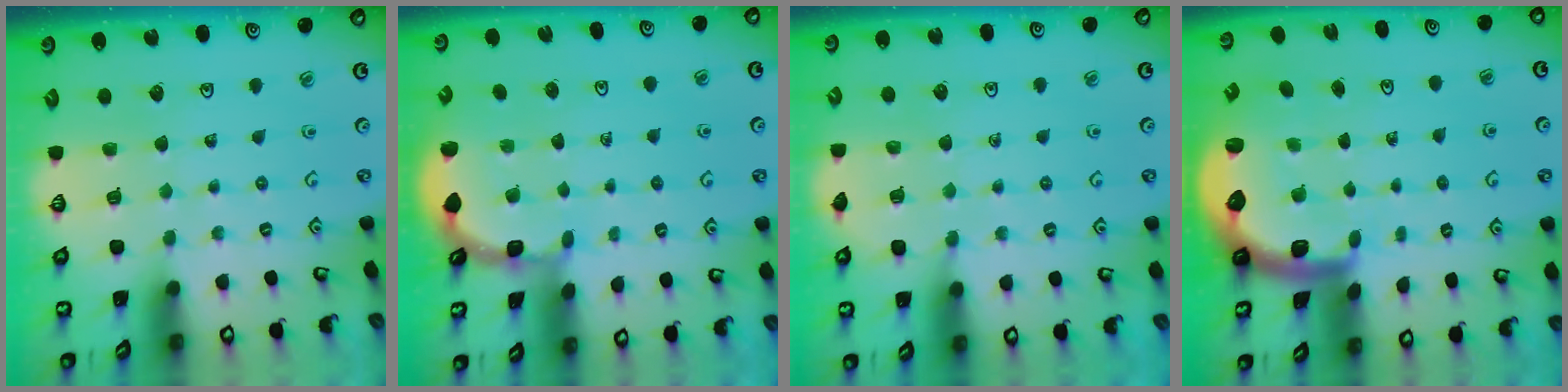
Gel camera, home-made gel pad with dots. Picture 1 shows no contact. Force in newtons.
{"total": 1.5, "press": 1.5, "slide": 0.2}
{"total": 5.8, "press": 5.7, "slide": 1.2}
{"total": 2.9, "press": 2.6, "slide": 1.4}